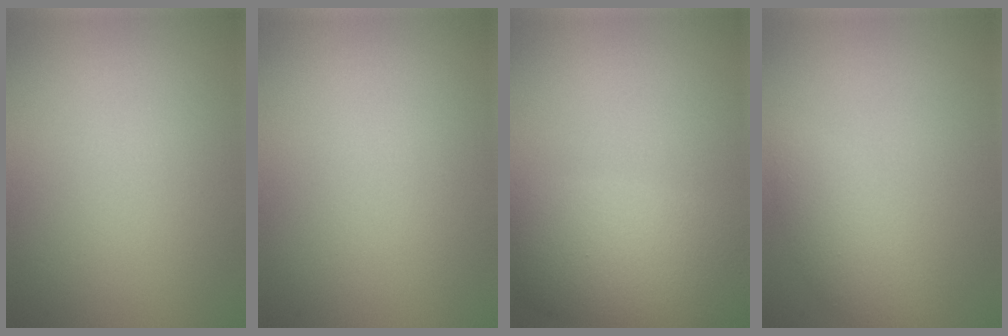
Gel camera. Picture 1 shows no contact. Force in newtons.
{"total": 0.0}
{"total": 6.9, "press": 6.9, "slide": 0.3}
{"total": 3.0, "press": 3.0, "slide": 0.2}